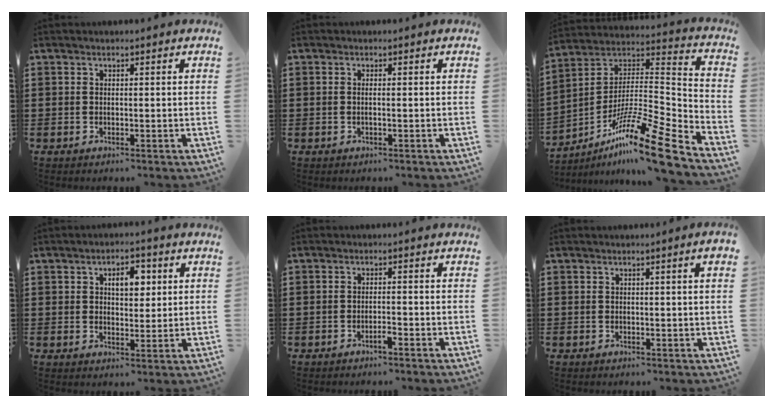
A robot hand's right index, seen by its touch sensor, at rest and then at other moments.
{"total": 0.7, "force": [-0.2, 0.0, 0.7], "torque": [-0.013, -0.002, -0.004]}
{"total": 16.3, "force": [-11.5, 1.3, 11.5], "torque": [-0.179, 0.023, -0.206]}
{"total": 4.5, "force": [1.5, 2.5, 3.4], "torque": [-0.049, 0.005, 0.018]}
{"total": 1.4, "force": [-1.1, 0.1, 1.0], "torque": [-0.019, -0.003, -0.019]}
{"total": 1.1, "force": [0.4, -0.2, 1.0], "torque": [-0.017, 0.001, 0.007]}